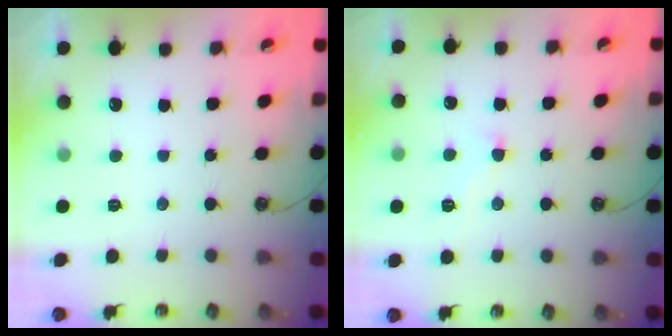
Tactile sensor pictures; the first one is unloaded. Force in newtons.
{"total": 1.2, "press": 1.0, "slide": 0.7}